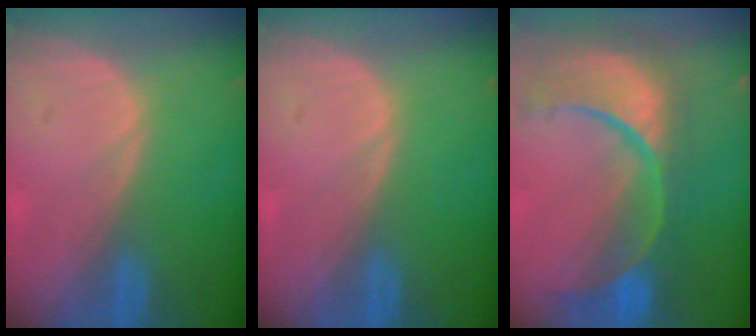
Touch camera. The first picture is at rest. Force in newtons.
{"total": 0.0}
{"total": 13.7, "press": 10.8, "slide": 8.4}